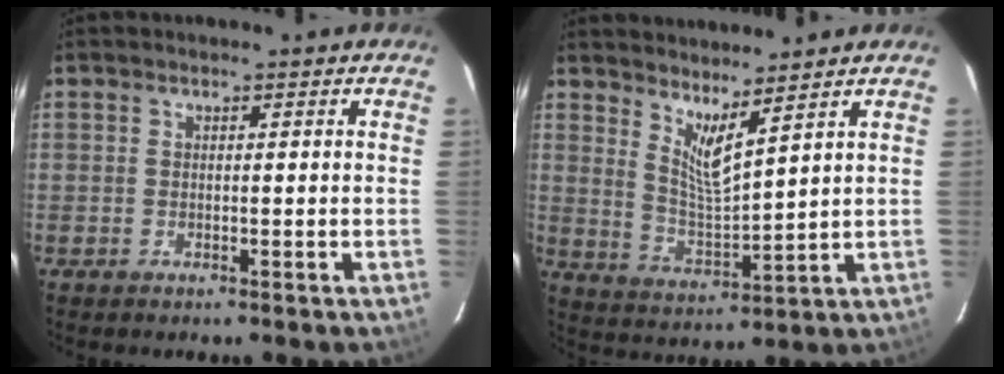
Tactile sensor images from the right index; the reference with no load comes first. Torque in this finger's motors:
{"motor_torque": [-0.09, 0.40, 0.12, 0.02]}